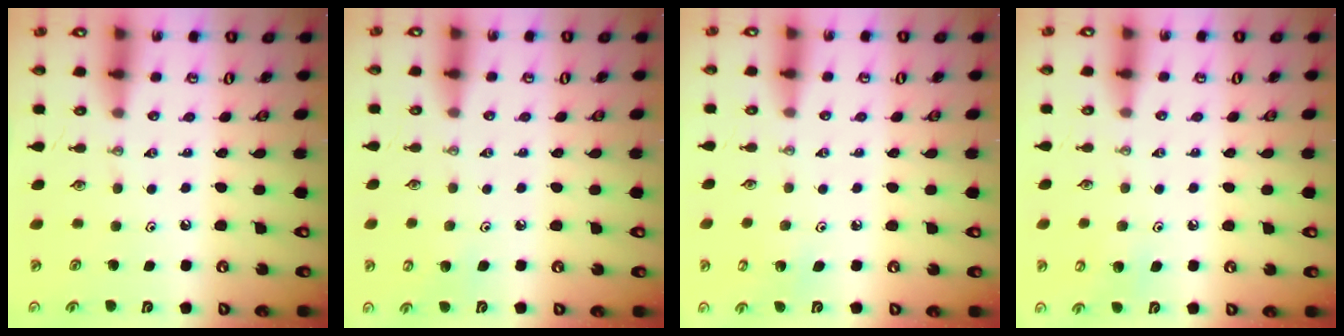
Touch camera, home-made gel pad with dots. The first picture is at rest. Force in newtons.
{"total": 5.9, "press": 5.8, "slide": 1.2}
{"total": 2.8, "press": 2.8, "slide": 0.2}
{"total": 7.1, "press": 7.1, "slide": 0.9}